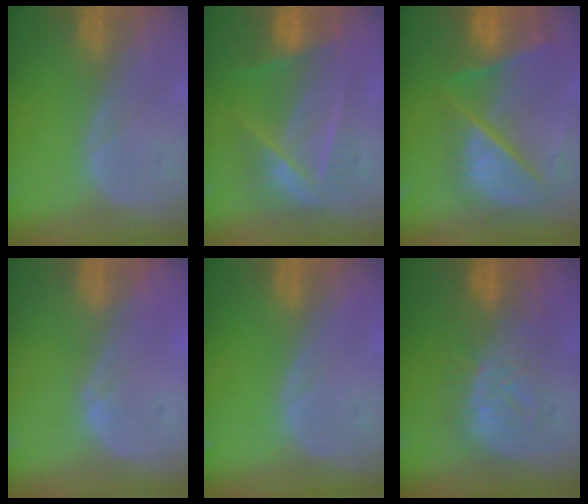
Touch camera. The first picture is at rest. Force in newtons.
{"total": 7.1, "press": 6.8, "slide": 2.2}
{"total": 11.0, "press": 9.2, "slide": 6.1}
{"total": 0.7, "press": 0.7, "slide": 0.3}
{"total": 0.0}
{"total": 8.3, "press": 8.2, "slide": 0.8}